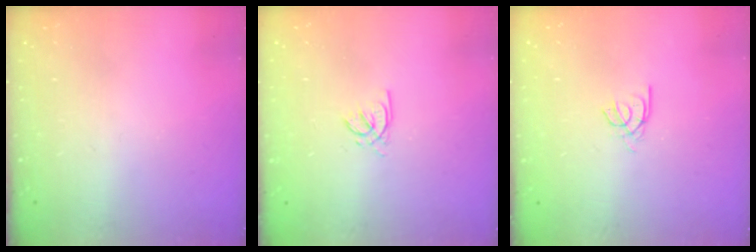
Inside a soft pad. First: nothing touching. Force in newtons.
{"total": 1.5, "press": 1.5, "slide": 0.2}
{"total": 2.2, "press": 2.1, "slide": 0.4}